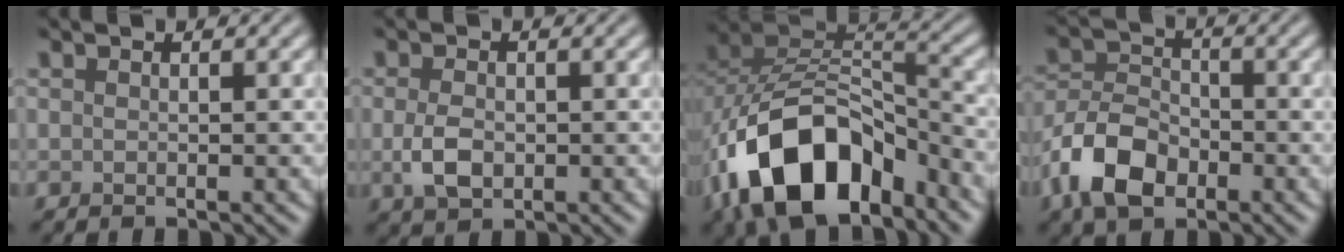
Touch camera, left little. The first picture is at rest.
{"total": 2.8, "force": [-0.4, 1.8, 2.1], "torque": [-0.045, -0.004, -0.008]}
{"total": 12.7, "force": [-6.7, 7.0, 8.1], "torque": [-0.150, -0.002, -0.127]}
{"total": 6.6, "force": [-3.4, 4.1, 4.0], "torque": [-0.081, 0.002, -0.073]}